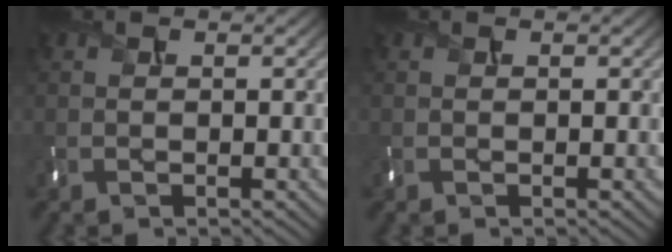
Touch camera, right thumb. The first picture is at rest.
{"total": 0.0}